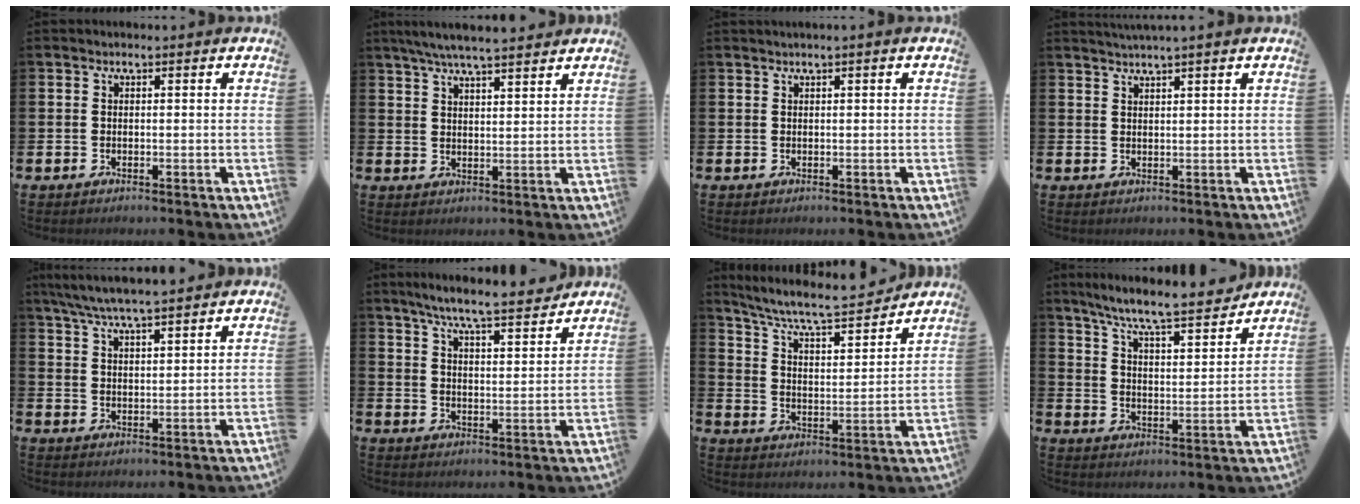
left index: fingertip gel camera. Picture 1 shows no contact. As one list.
[{"total": 5.8, "force": [5.4, 0.4, 2.0], "torque": [-0.051, -0.016, 0.098]}, {"total": 0.6, "force": [0.3, -0.2, 0.5], "torque": [-0.013, 0.002, 0.006]}, {"total": 1.9, "force": [1.8, -0.5, 0.4], "torque": [-0.015, -0.003, 0.036]}, {"total": 6.2, "force": [5.9, 0.3, 2.0], "torque": [-0.061, -0.020, 0.107]}, {"total": 7.3, "force": [6.9, 0.1, 2.5], "torque": [-0.067, -0.039, 0.119]}, {"total": 8.0, "force": [7.5, 0.9, 2.7], "torque": [-0.088, -0.051, 0.129]}, {"total": 8.2, "force": [7.7, 0.1, 2.9], "torque": [-0.082, -0.056, 0.131]}]